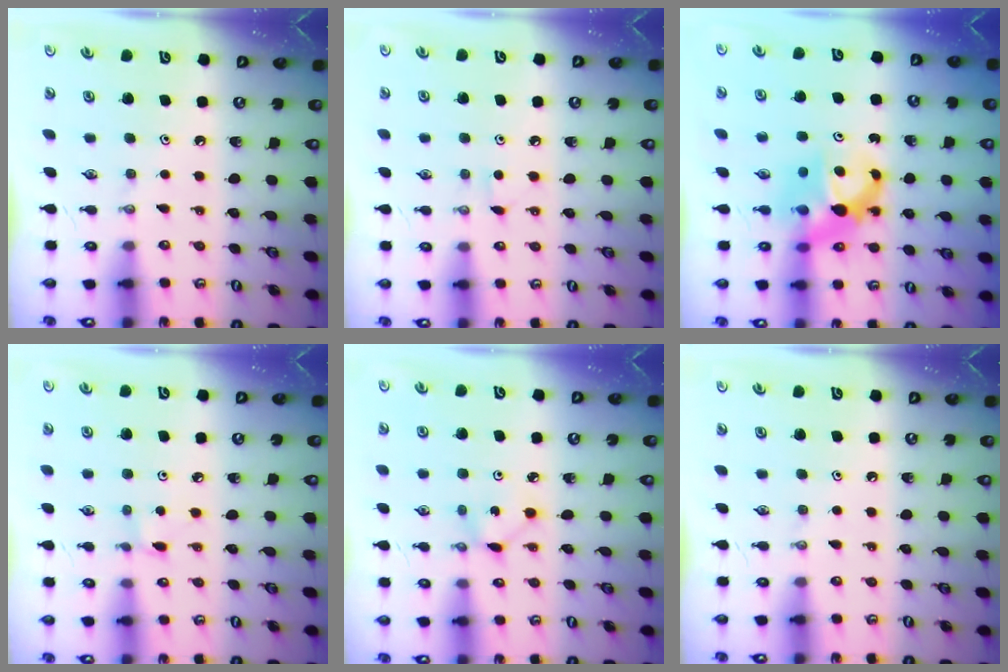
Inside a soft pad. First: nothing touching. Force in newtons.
{"total": 2.9, "press": 2.9, "slide": 0.4}
{"total": 6.3, "press": 6.3, "slide": 0.5}
{"total": 1.1, "press": 1.1, "slide": 0.1}
{"total": 1.9, "press": 1.9, "slide": 0.2}
{"total": 0.0}